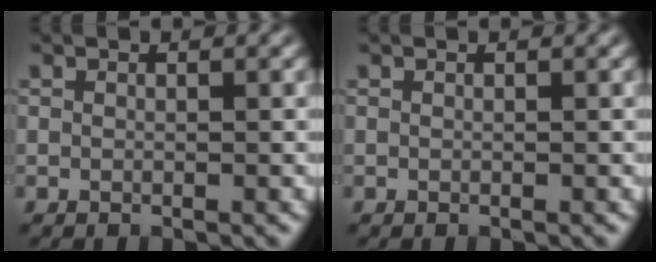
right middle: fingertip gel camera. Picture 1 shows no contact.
{"total": 0.0}